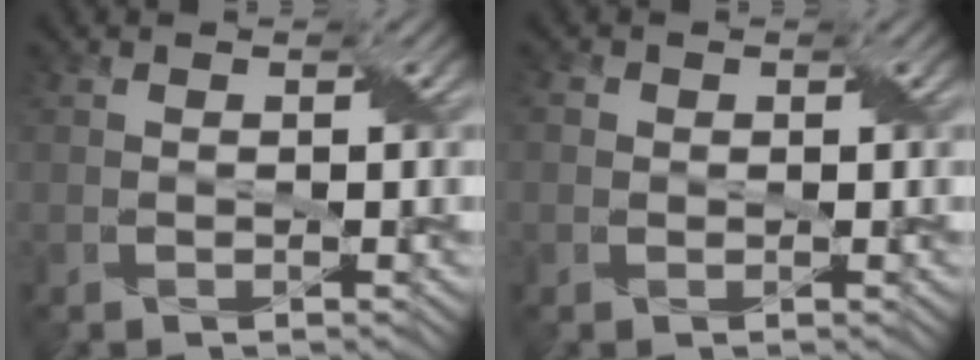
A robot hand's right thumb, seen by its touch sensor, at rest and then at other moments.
{"total": 1.2, "force": [0.2, 1.1, 0.3], "torque": [-0.009, 0.001, -0.001]}